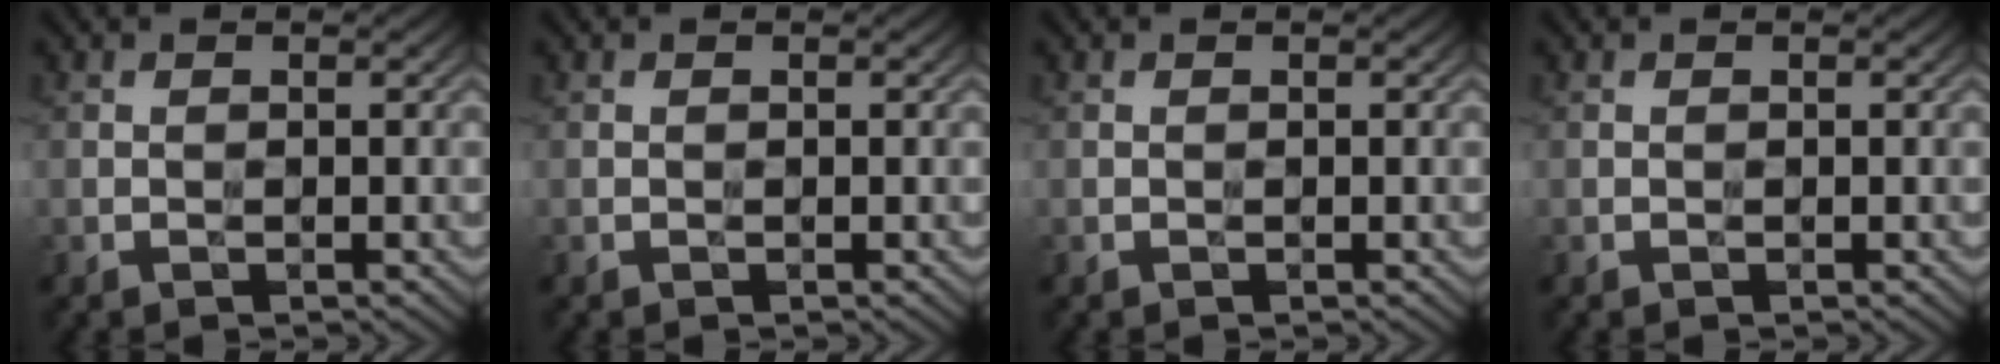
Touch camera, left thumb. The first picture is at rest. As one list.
[{"total": 0.0}, {"total": 0.0}, {"total": 0.0}]